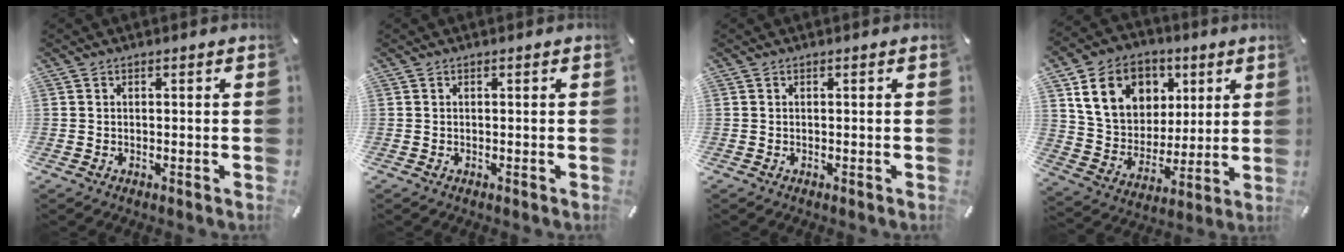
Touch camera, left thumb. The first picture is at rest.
{"total": 0.0}
{"total": 0.0}
{"total": 15.9, "force": [6.7, 12.9, 6.6], "torque": [-0.114, -0.013, 0.134]}